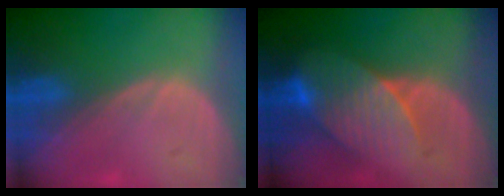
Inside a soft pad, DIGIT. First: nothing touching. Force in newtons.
{"total": 8.3, "press": 7.9, "slide": 2.6}